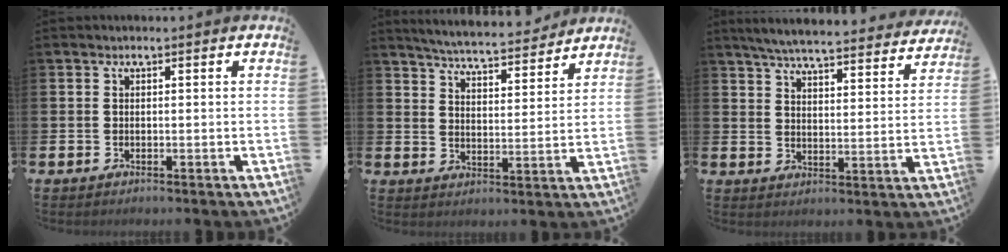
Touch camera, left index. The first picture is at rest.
{"total": 5.9, "force": [5.8, 0.4, 1.2], "torque": [-0.037, -0.043, 0.098]}
{"total": 6.0, "force": [5.8, 0.4, 1.6], "torque": [-0.050, -0.040, 0.099]}